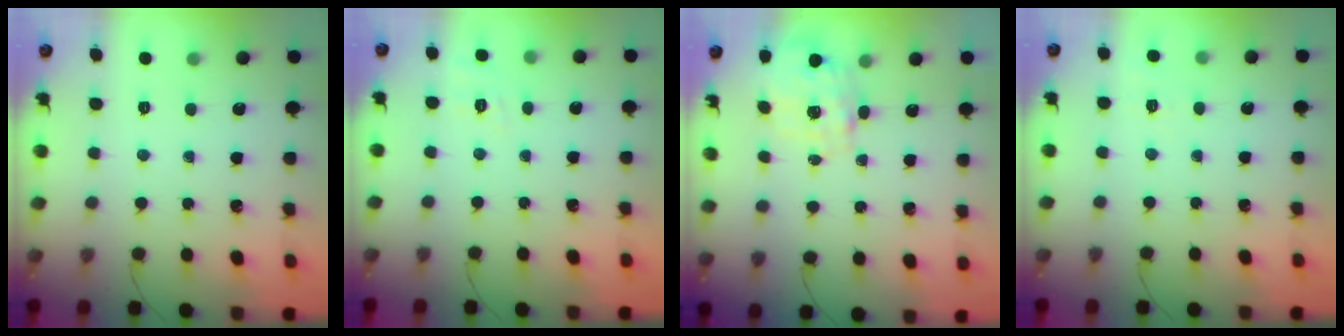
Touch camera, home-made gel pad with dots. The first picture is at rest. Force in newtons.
{"total": 5.9, "press": 5.4, "slide": 2.3}
{"total": 2.8, "press": 2.6, "slide": 0.9}
{"total": 3.4, "press": 2.8, "slide": 1.9}